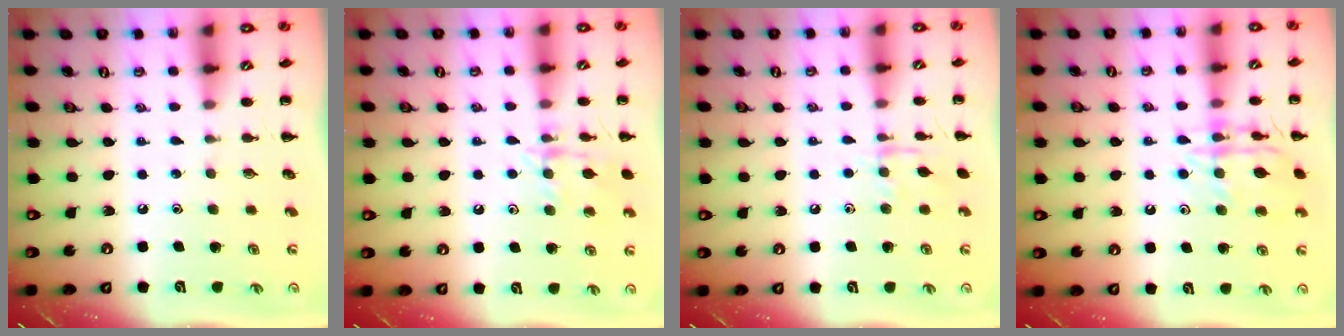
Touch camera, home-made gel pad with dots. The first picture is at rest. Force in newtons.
{"total": 11.2, "press": 11.1, "slide": 0.7}
{"total": 7.5, "press": 7.4, "slide": 1.0}
{"total": 14.8, "press": 14.7, "slide": 1.1}